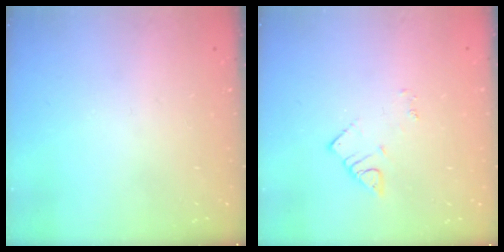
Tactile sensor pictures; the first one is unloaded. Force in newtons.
{"total": 2.7, "press": 2.7, "slide": 0.4}